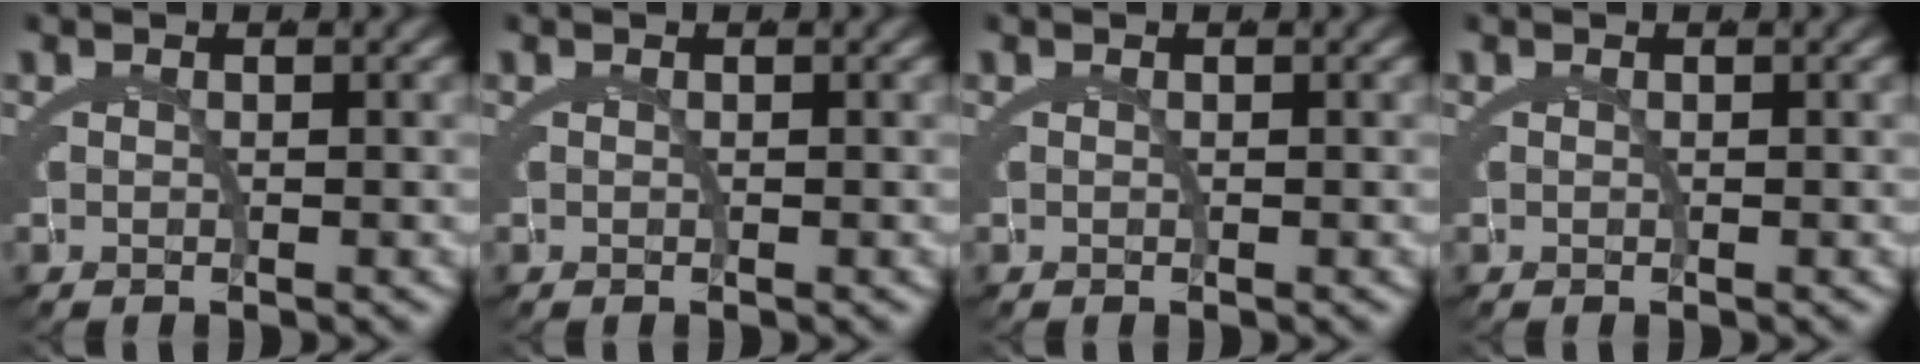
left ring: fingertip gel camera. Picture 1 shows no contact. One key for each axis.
{"total": 0.0}
{"total": 0.0}
{"total": 0.0}